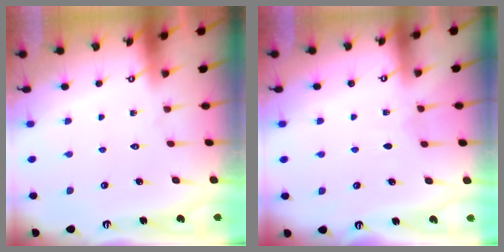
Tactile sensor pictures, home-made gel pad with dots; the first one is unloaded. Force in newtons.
{"total": 2.1, "press": 2.1, "slide": 0.3}